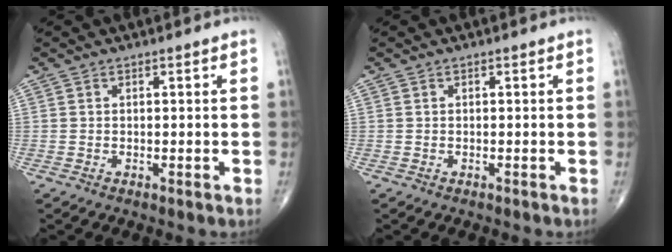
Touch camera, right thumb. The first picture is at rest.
{"total": 0.0}